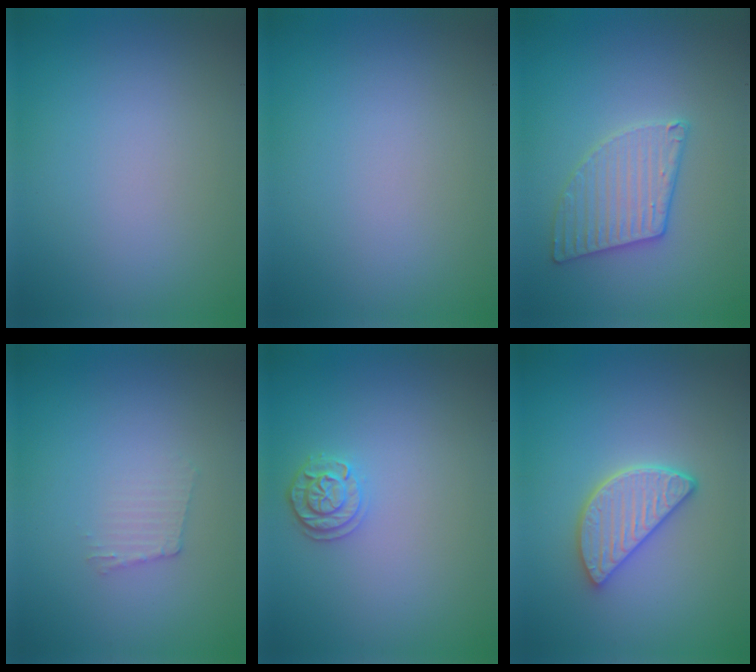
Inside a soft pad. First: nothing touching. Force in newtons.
{"total": 0.0}
{"total": 3.2, "press": 3.2, "slide": 0.1}
{"total": 1.2, "press": 1.2, "slide": 0.2}
{"total": 2.0, "press": 1.9, "slide": 0.5}
{"total": 4.1, "press": 3.4, "slide": 2.3}